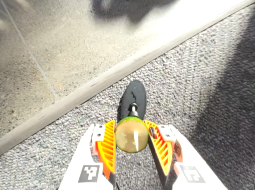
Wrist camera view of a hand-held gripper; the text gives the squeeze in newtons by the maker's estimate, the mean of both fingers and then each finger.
{"total": 10.4, "left": 10.5, "right": 10.3}